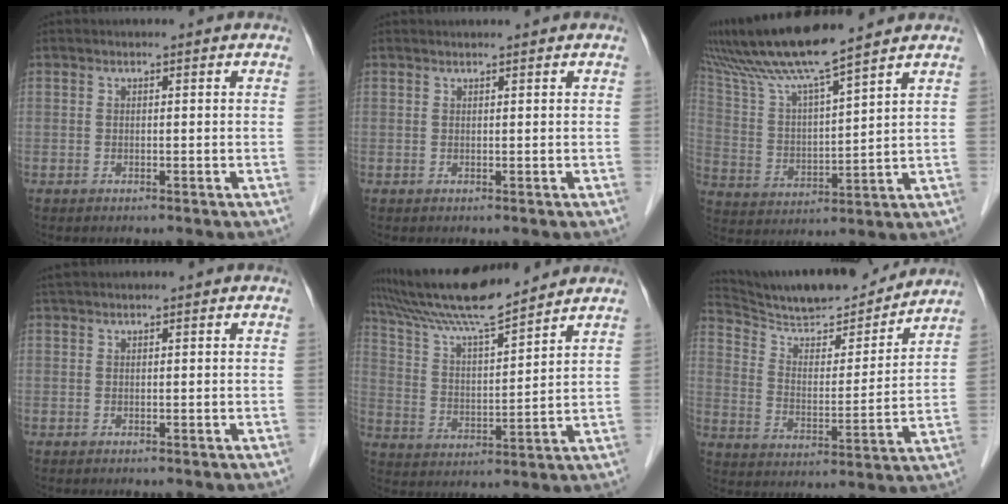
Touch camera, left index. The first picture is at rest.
{"total": 1.3, "force": [-1.1, -0.5, -0.3], "torque": [0.006, 0.004, -0.016]}
{"total": 12.1, "force": [9.8, -0.8, 7.1], "torque": [-0.139, 0.009, 0.189]}
{"total": 0.9, "force": [0.3, -0.4, 0.7], "torque": [-0.004, 0.026, 0.008]}
{"total": 12.7, "force": [11.5, -0.3, 5.5], "torque": [-0.110, 0.007, 0.206]}
{"total": 17.0, "force": [15.9, 2.1, 5.9], "torque": [-0.099, -0.012, 0.246]}